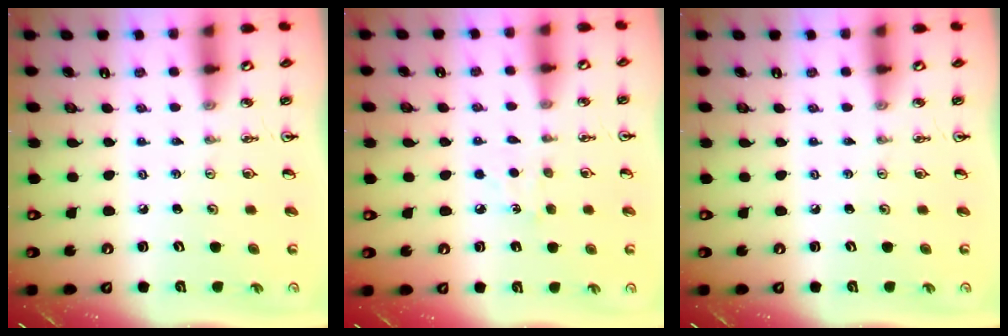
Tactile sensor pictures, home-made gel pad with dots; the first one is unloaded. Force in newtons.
{"total": 5.2, "press": 5.2, "slide": 0.6}
{"total": 0.0}